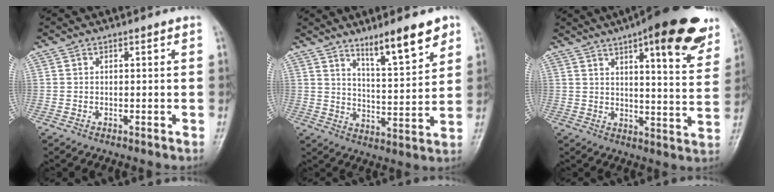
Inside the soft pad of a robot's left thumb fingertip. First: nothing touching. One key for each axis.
{"total": 11.1, "fx": 7.5, "fy": 2.2, "fz": 7.8, "tx": -0.107, "ty": -0.051, "tz": 0.125}
{"total": 20.7, "fx": 12.5, "fy": 5.5, "fz": 15.6, "tx": -0.185, "ty": -0.042, "tz": 0.160}